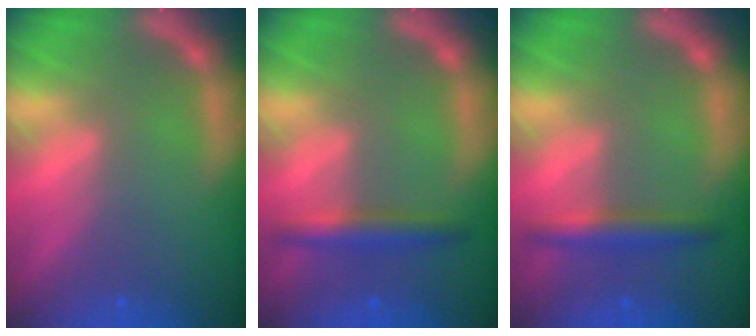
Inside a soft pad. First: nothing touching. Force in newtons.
{"total": 3.0}
{"total": 3.0}